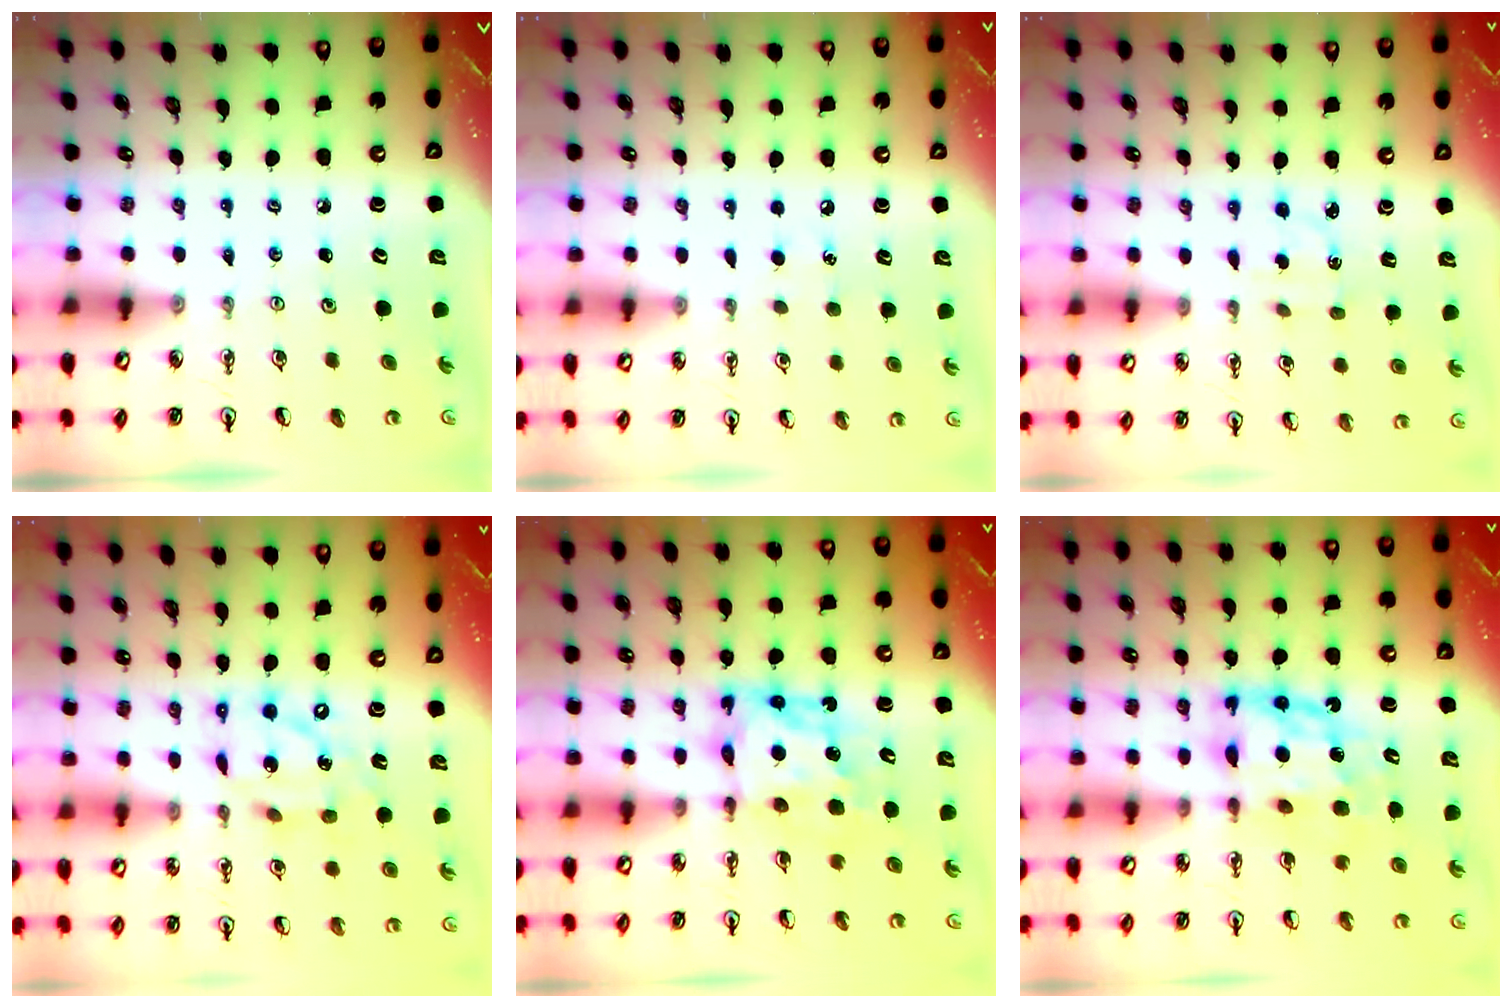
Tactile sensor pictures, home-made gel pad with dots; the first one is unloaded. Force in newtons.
{"total": 5.2, "press": 5.1, "slide": 0.6}
{"total": 2.5, "press": 2.4, "slide": 0.6}
{"total": 13.5, "press": 13.4, "slide": 0.9}
{"total": 7.3, "press": 7.3, "slide": 0.6}
{"total": 10.5, "press": 10.5, "slide": 1.0}